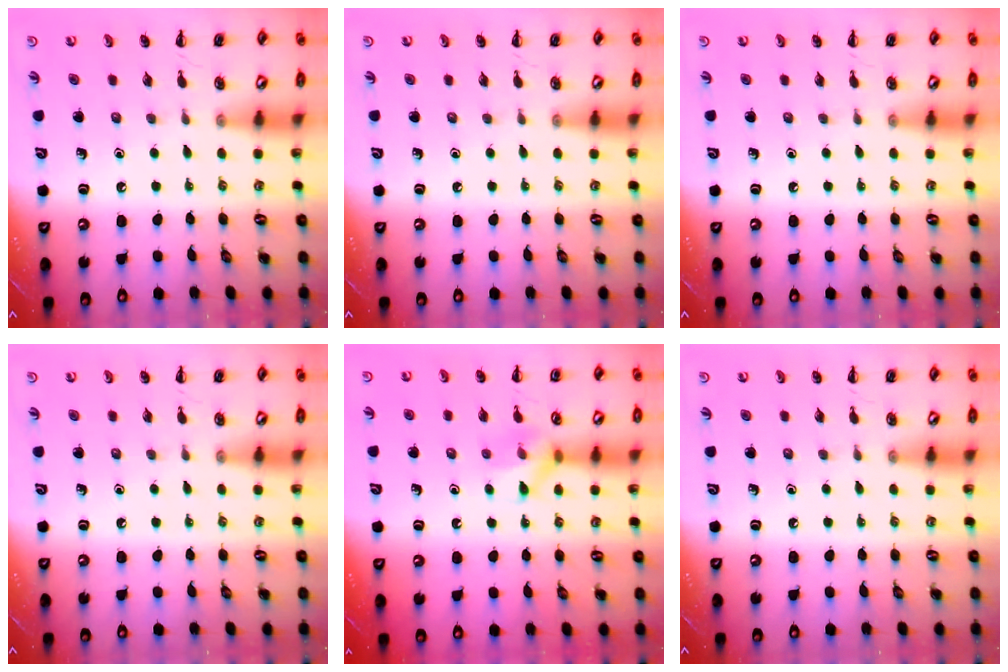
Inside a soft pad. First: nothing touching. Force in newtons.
{"total": 0.0}
{"total": 0.0}
{"total": 0.0}
{"total": 9.3, "press": 9.3, "slide": 0.6}
{"total": 0.0}